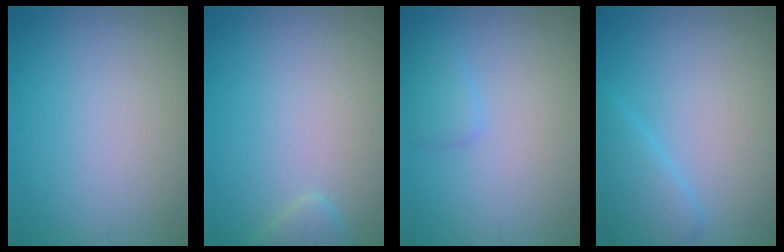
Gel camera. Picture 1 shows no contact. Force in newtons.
{"total": 1.3, "press": 1.3, "slide": 0.1}
{"total": 1.5, "press": 1.5, "slide": 0.1}
{"total": 2.8, "press": 2.8, "slide": 0.2}